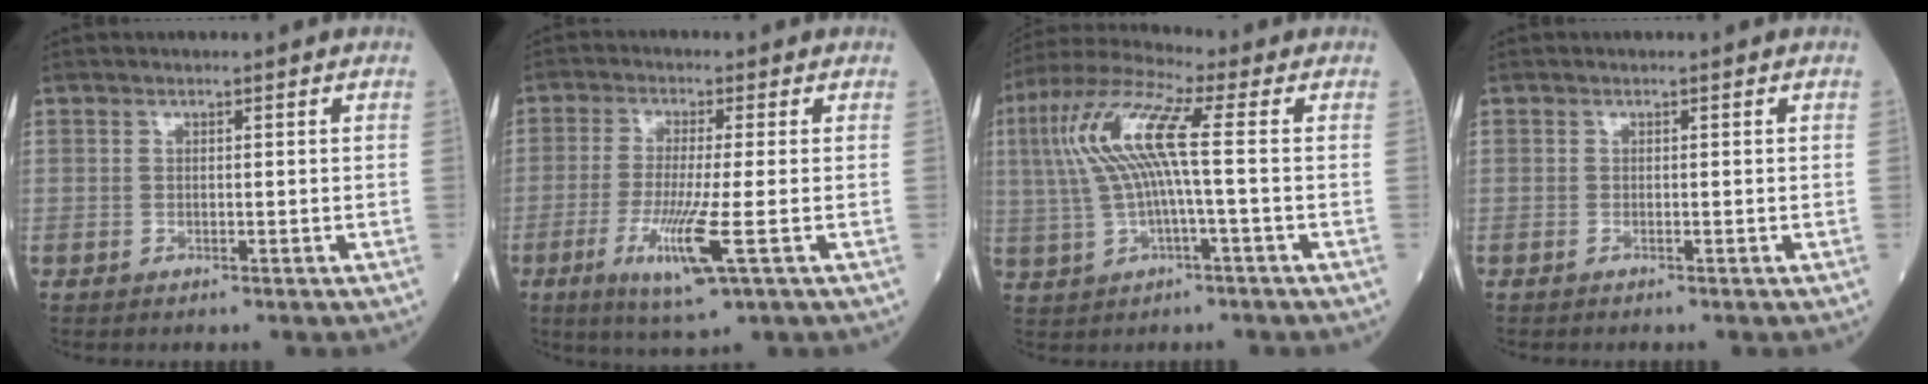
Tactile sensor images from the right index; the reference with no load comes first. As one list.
[{"total": 8.6, "force": [-3.0, -0.2, 8.1], "torque": [-0.162, -0.029, -0.056]}, {"total": 11.2, "force": [1.1, 1.2, 11.1], "torque": [-0.242, 0.030, 0.018]}, {"total": 0.0}]